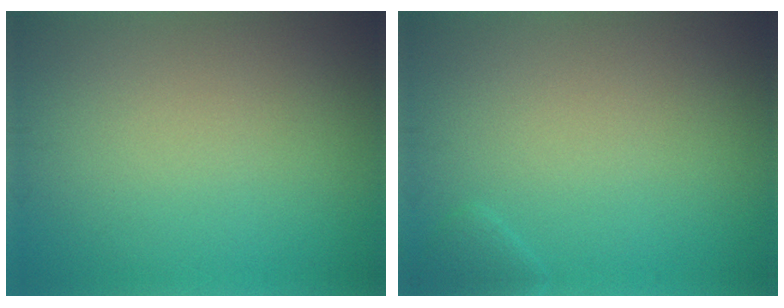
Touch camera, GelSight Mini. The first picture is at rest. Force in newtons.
{"total": 0.7, "press": 0.7, "slide": 0.1}